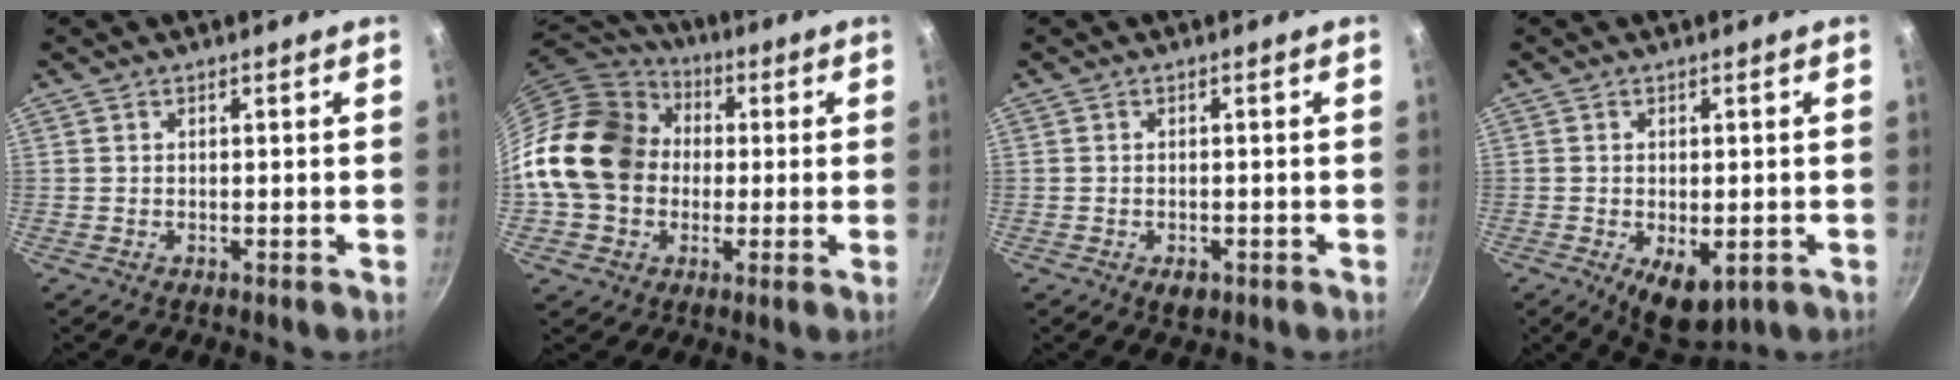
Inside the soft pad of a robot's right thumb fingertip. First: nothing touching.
{"total": 19.4, "force": [0.5, 16.1, 10.9], "torque": [-0.183, 0.043, 0.003]}
{"total": 2.6, "force": [-1.2, 1.5, 1.7], "torque": [-0.026, 0.004, -0.014]}
{"total": 7.6, "force": [-2.4, 4.1, 5.9], "torque": [-0.068, -0.003, -0.021]}